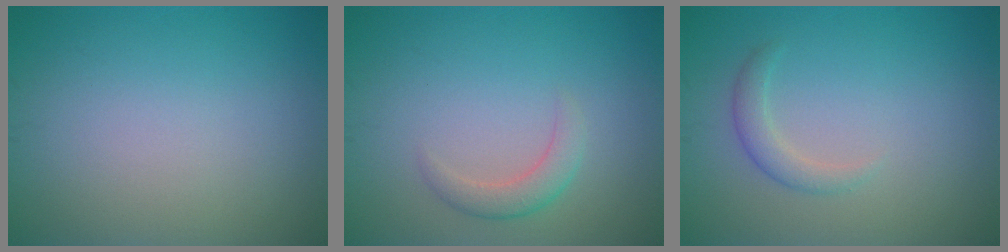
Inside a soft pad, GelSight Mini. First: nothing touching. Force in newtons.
{"total": 2.0, "press": 1.9, "slide": 0.2}
{"total": 1.6, "press": 1.6, "slide": 0.1}